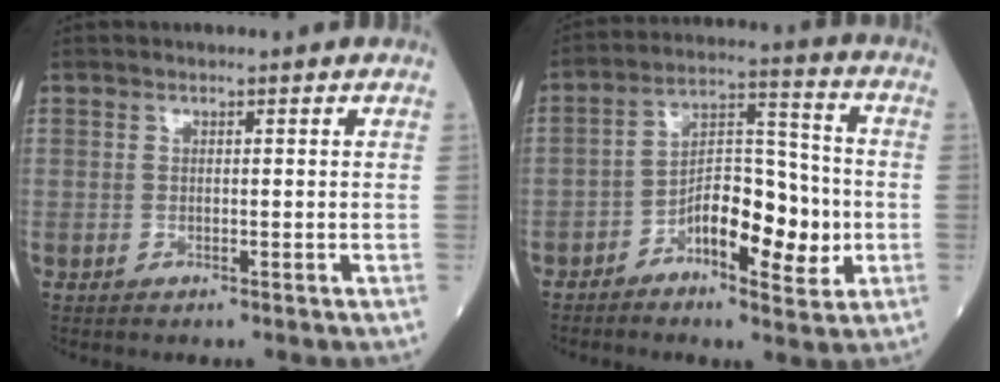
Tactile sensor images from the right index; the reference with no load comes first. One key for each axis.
{"total": 11.0, "fx": -3.6, "fy": 4.6, "fz": 9.4, "tx": -0.153, "ty": 0.019, "tz": -0.061}